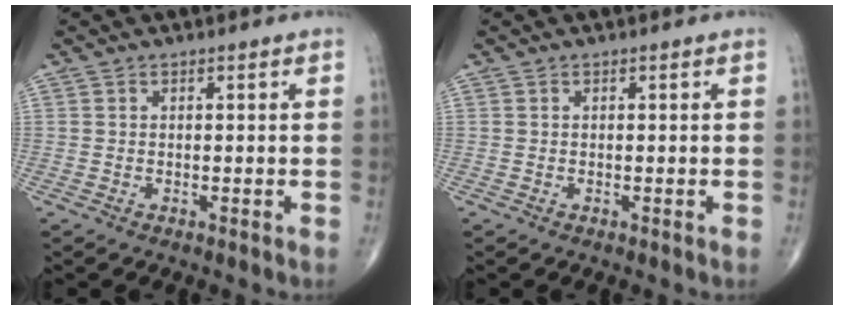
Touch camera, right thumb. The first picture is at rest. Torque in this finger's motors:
{"motor_torque": [0.05, 0.50, -0.32, -0.25, 0.03]}